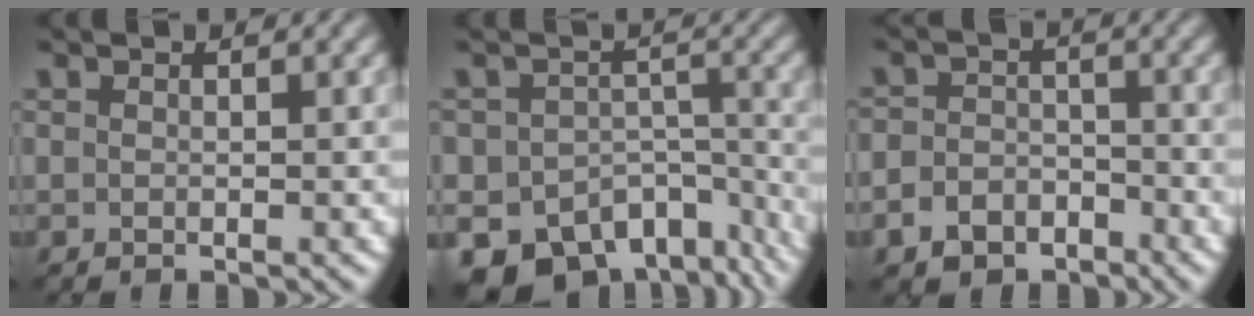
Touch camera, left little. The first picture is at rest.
{"total": 13.1, "force": [-9.1, 8.1, 4.8], "torque": [-0.074, -0.034, -0.101]}
{"total": 3.8, "force": [-2.4, 2.7, 1.3], "torque": [-0.017, 0.000, -0.045]}